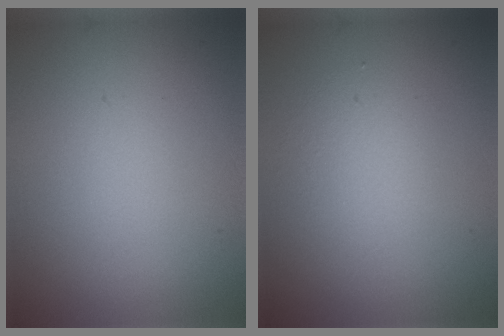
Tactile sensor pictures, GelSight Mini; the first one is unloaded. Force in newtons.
{"total": 1.9, "press": 1.9, "slide": 0.2}